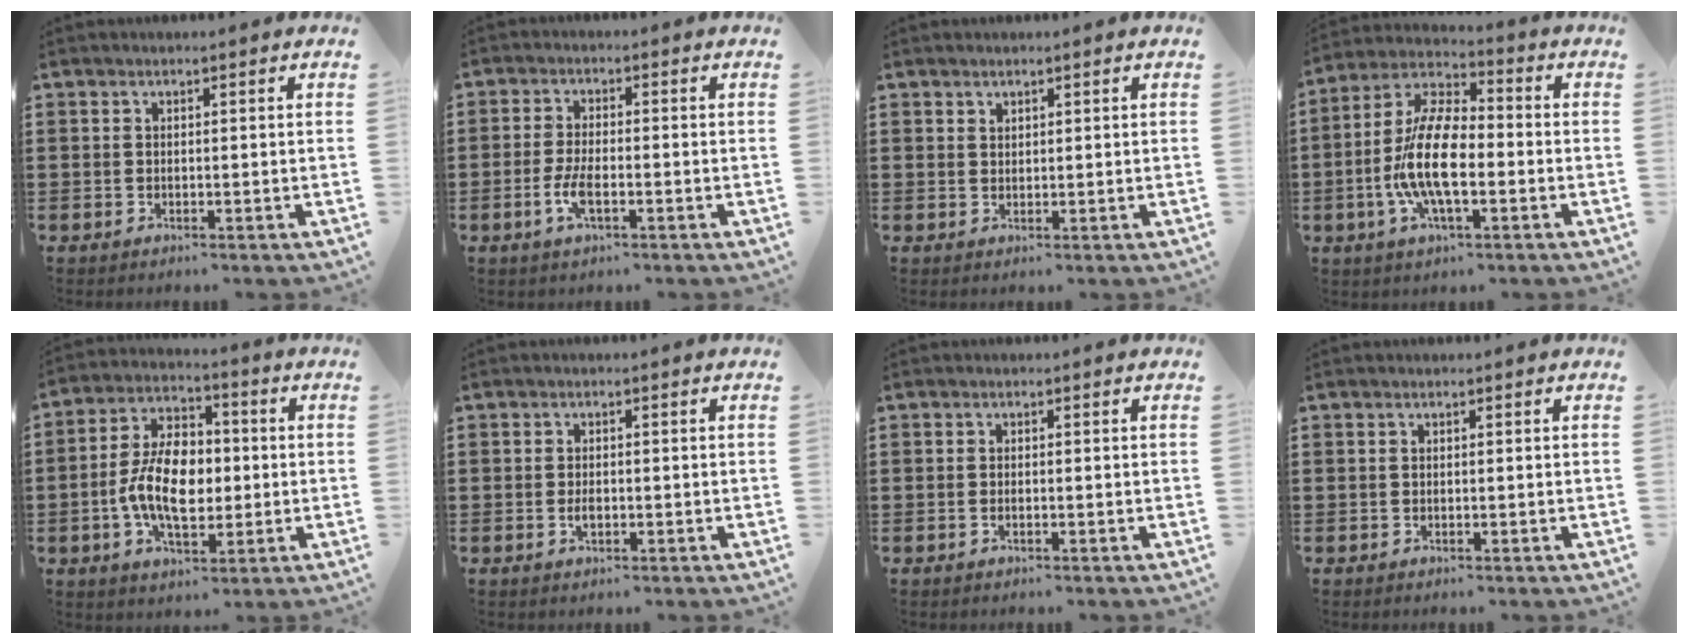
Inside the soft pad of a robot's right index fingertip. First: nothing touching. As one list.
[{"total": 4.3, "force": [-1.6, 1.4, 3.8], "torque": [-0.084, -0.004, -0.034]}, {"total": 1.2, "force": [1.0, 0.6, 0.1], "torque": [-0.003, 0.001, 0.020]}, {"total": 12.5, "force": [-2.8, 5.0, 11.1], "torque": [-0.256, -0.010, -0.058]}, {"total": 10.2, "force": [-1.1, 6.2, 8.1], "torque": [-0.181, 0.001, -0.029]}, {"total": 1.7, "force": [-0.4, 0.7, 1.5], "torque": [-0.029, -0.002, -0.007]}, {"total": 0.6, "force": [-0.3, 0.1, 0.5], "torque": [-0.011, -0.006, -0.004]}, {"total": 0.0}]